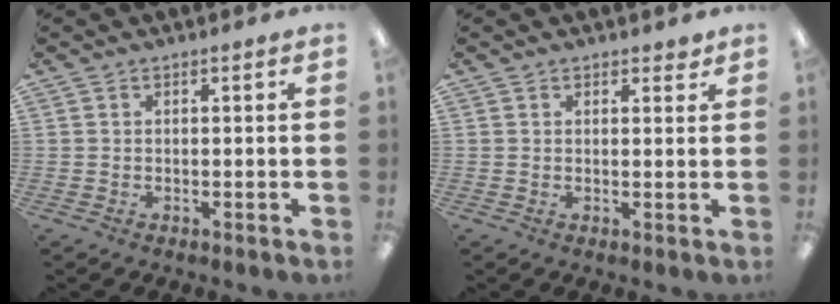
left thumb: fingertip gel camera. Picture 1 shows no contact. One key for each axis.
{"total": 1.5, "fx": 1.2, "fy": 0.8, "fz": 0.4, "tx": -0.001, "ty": -0.004, "tz": 0.022}